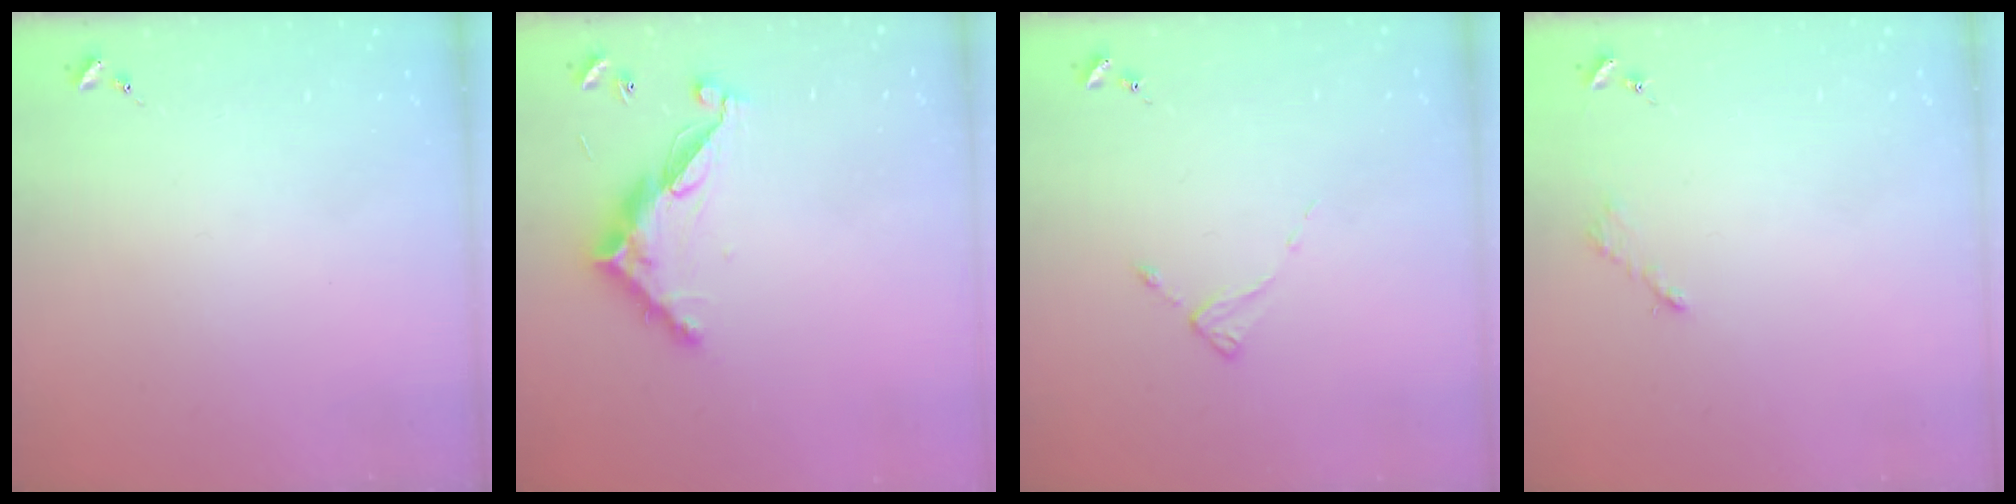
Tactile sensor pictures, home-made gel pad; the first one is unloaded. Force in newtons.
{"total": 11.5, "press": 11.5, "slide": 0.4}
{"total": 1.9, "press": 1.8, "slide": 0.3}
{"total": 2.6, "press": 2.6, "slide": 0.4}